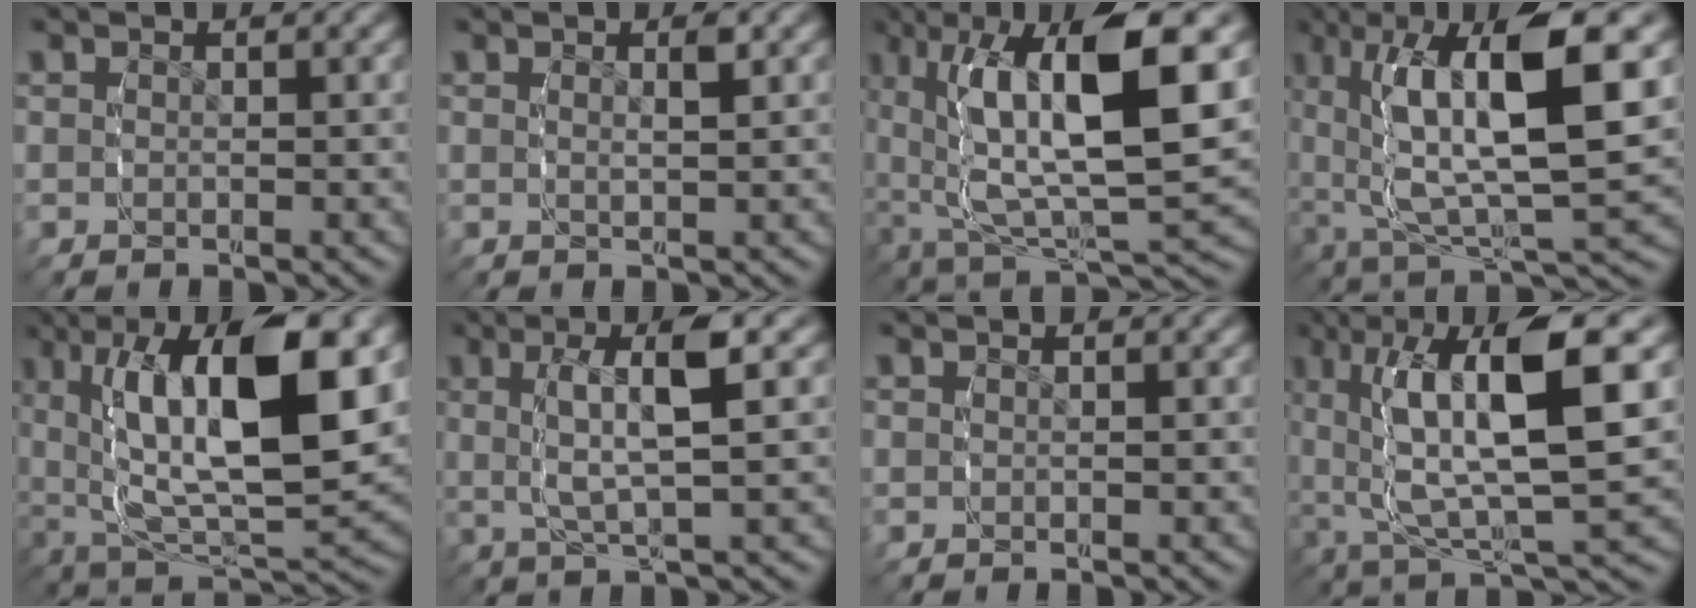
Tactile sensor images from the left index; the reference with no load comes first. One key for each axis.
{"total": 1.1, "fx": 0.6, "fy": 0.0, "fz": 1.0, "tx": -0.012, "ty": 0.001, "tz": 0.008}
{"total": 15.5, "fx": 0.9, "fy": 8.0, "fz": 13.3, "tx": -0.229, "ty": -0.007, "tz": 0.024}
{"total": 14.2, "fx": 1.4, "fy": 7.0, "fz": 12.2, "tx": -0.213, "ty": 0.000, "tz": 0.026}
{"total": 15.5, "fx": 0.9, "fy": 8.2, "fz": 13.1, "tx": -0.236, "ty": -0.012, "tz": 0.030}
{"total": 6.1, "fx": 0.8, "fy": 1.8, "fz": 5.8, "tx": -0.105, "ty": 0.020, "tz": 0.006}
{"total": 0.0}
{"total": 12.9, "fx": 1.7, "fy": 6.3, "fz": 11.2, "tx": -0.197, "ty": 0.004, "tz": 0.027}